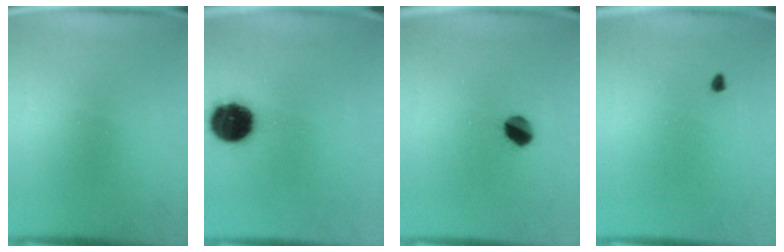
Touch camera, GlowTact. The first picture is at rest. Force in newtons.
{"total": 14.8}
{"total": 5.5}
{"total": 0.7}